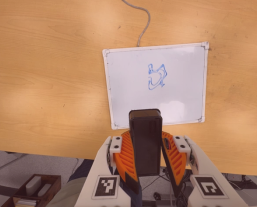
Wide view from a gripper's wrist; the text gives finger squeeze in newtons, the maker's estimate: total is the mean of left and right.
{"total": 9.5, "left": 9.6, "right": 9.4}